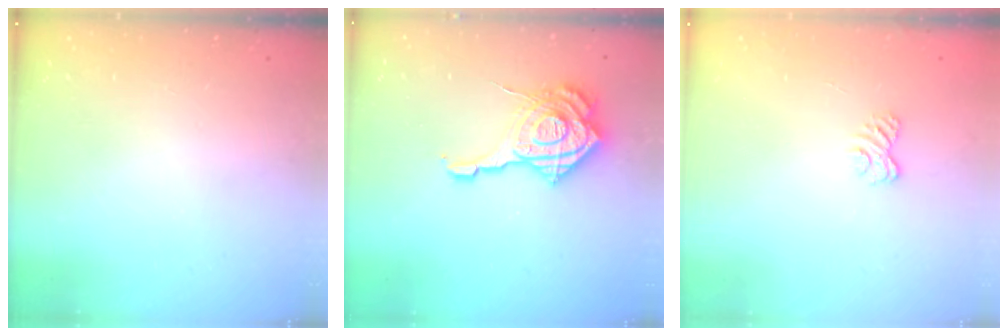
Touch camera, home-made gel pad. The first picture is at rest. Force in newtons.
{"total": 20.7, "press": 20.6, "slide": 2.3}
{"total": 2.5, "press": 2.2, "slide": 1.2}